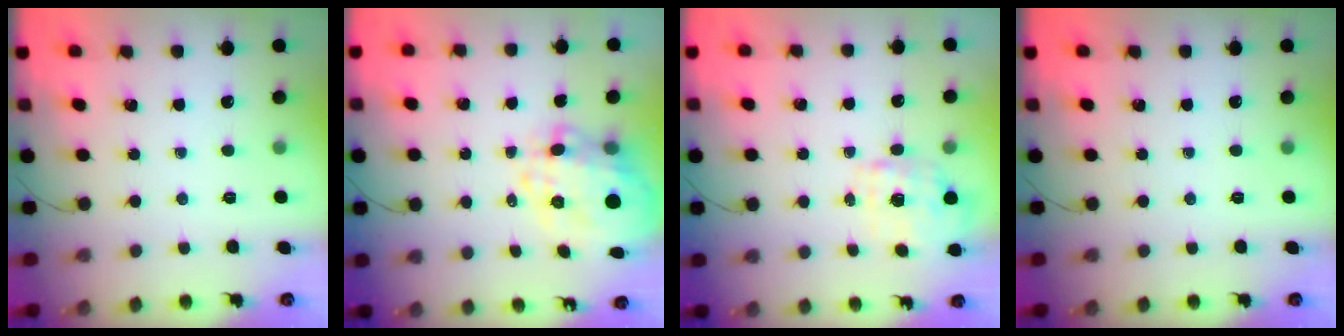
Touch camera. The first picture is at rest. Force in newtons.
{"total": 10.9, "press": 10.5, "slide": 2.8}
{"total": 1.7, "press": 1.6, "slide": 0.6}
{"total": 0.0}